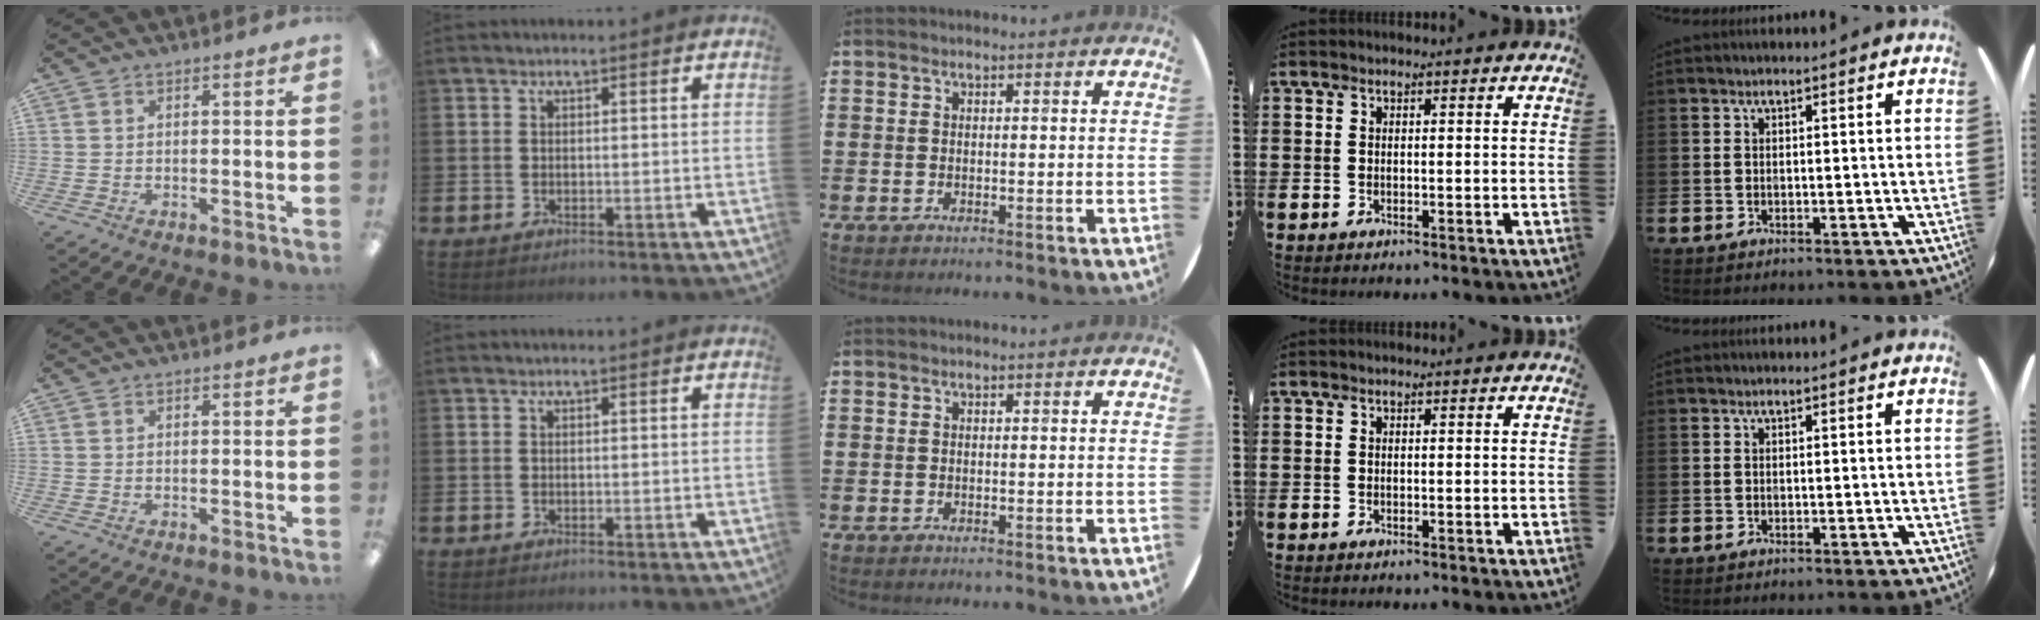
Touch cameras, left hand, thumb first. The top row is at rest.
{}